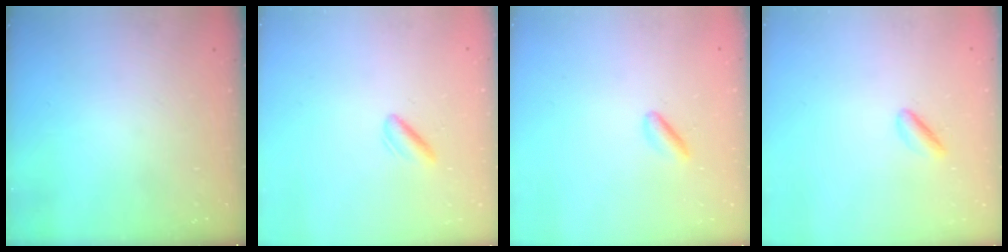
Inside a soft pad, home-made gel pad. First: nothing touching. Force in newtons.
{"total": 2.0, "press": 1.8, "slide": 0.9}
{"total": 3.0, "press": 2.8, "slide": 1.0}
{"total": 2.8, "press": 2.6, "slide": 0.9}